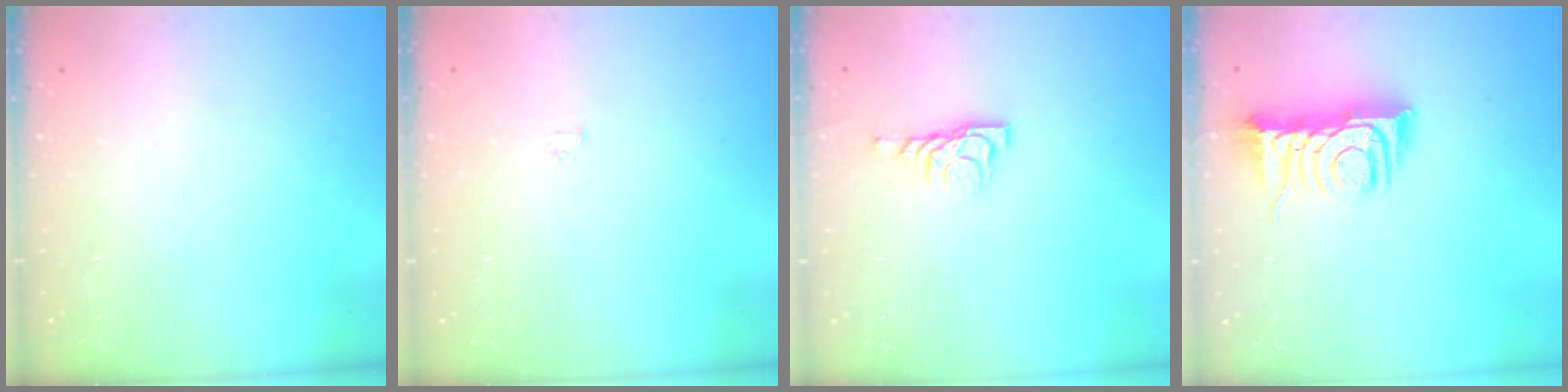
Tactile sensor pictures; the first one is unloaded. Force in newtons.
{"total": 1.2, "press": 1.2, "slide": 0.2}
{"total": 6.2, "press": 6.2, "slide": 0.7}
{"total": 8.8, "press": 8.8, "slide": 0.4}